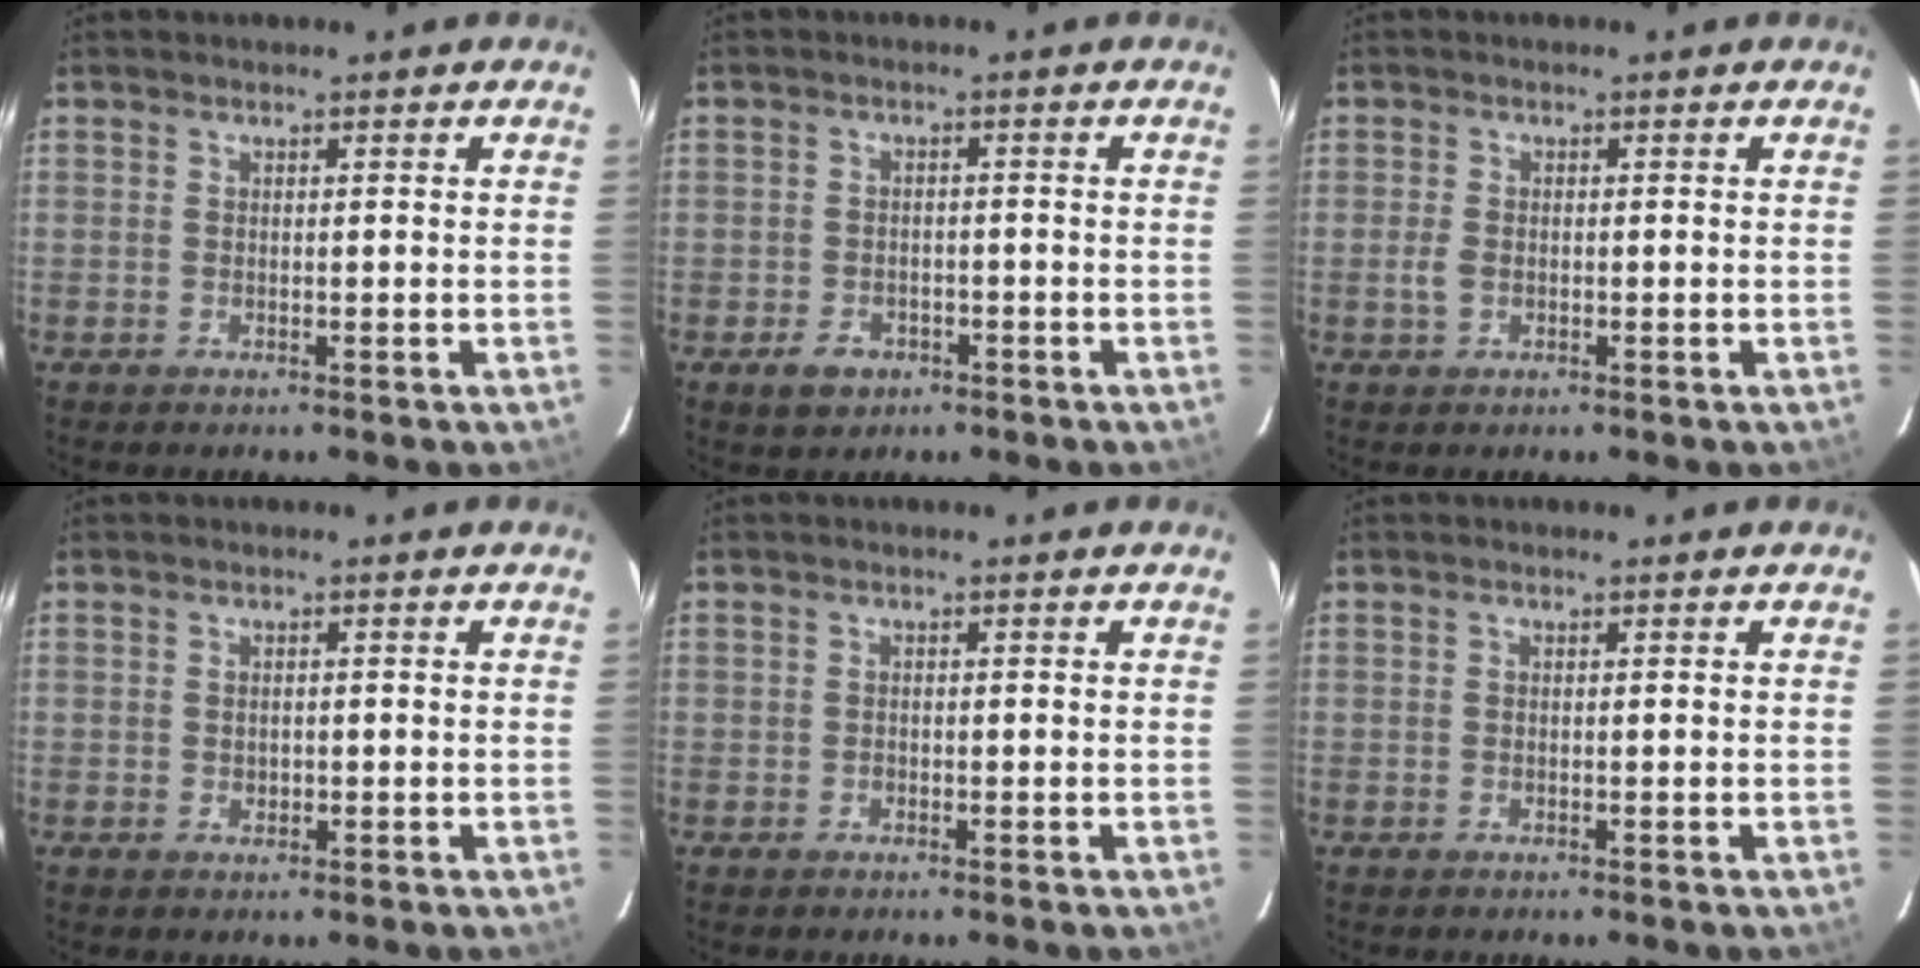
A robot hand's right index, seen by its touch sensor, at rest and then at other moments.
{"total": 4.3, "force": [-2.4, 3.2, 1.6], "torque": [-0.039, 0.006, -0.031]}
{"total": 2.2, "force": [-0.6, 1.6, 1.4], "torque": [-0.031, 0.000, -0.011]}
{"total": 1.1, "force": [0.0, 0.9, 0.5], "torque": [-0.006, 0.001, -0.001]}
{"total": 0.6, "force": [-0.3, 0.6, 0.0], "torque": [0.002, 0.000, -0.006]}
{"total": 0.0}